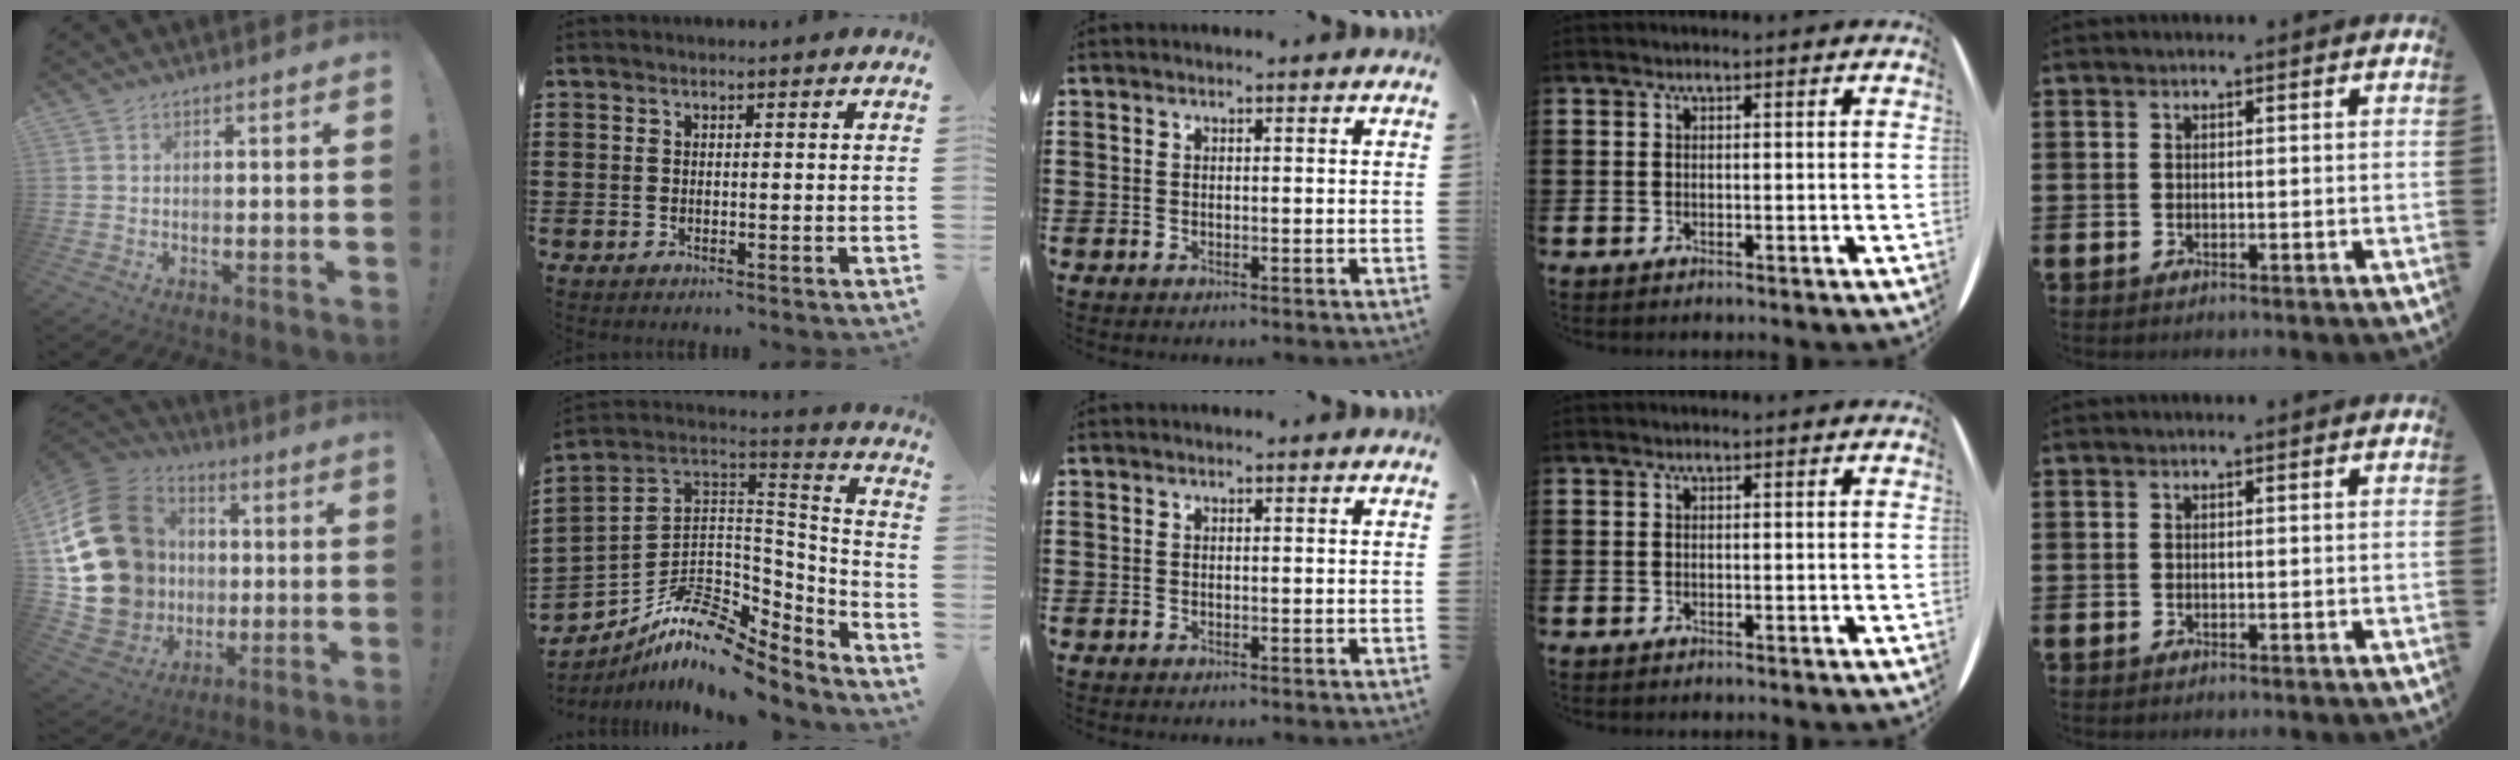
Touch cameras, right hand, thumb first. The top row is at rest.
{"thumb": {"total": 25.3, "force": [3.4, 21.6, 12.6], "torque": [-0.242, -0.004, 0.112]}, "index": {"total": 10.6, "force": [-7.5, 5.1, 5.5], "torque": [-0.116, 0.011, -0.142]}}